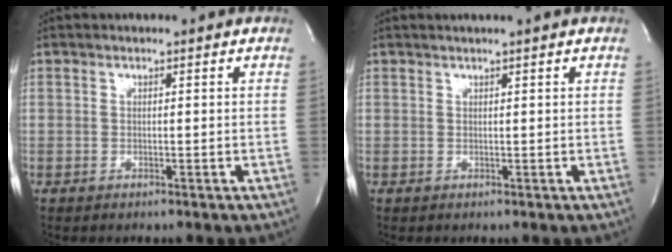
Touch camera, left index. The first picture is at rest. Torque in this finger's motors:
{"motor_torque": [0.16, -0.16, -0.06, 0.00]}